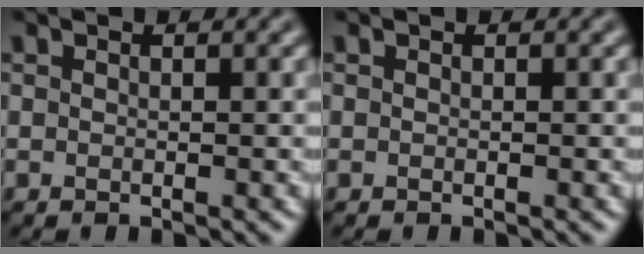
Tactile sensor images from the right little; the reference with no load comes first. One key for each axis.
{"total": 0.0}